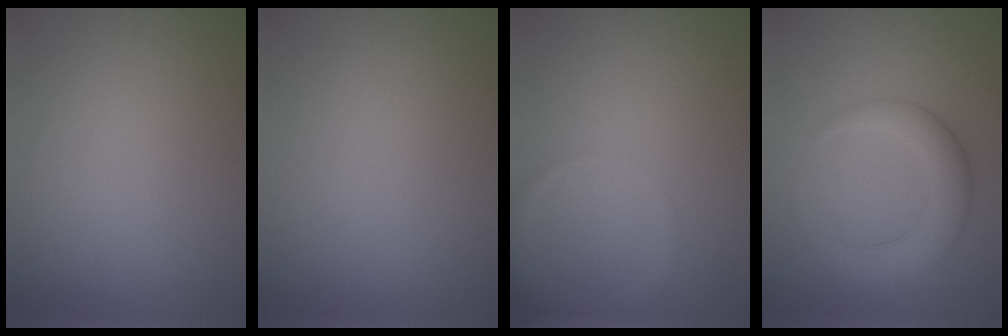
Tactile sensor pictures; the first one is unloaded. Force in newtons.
{"total": 0.0}
{"total": 2.6, "press": 2.6, "slide": 0.2}
{"total": 4.7, "press": 4.7, "slide": 0.1}